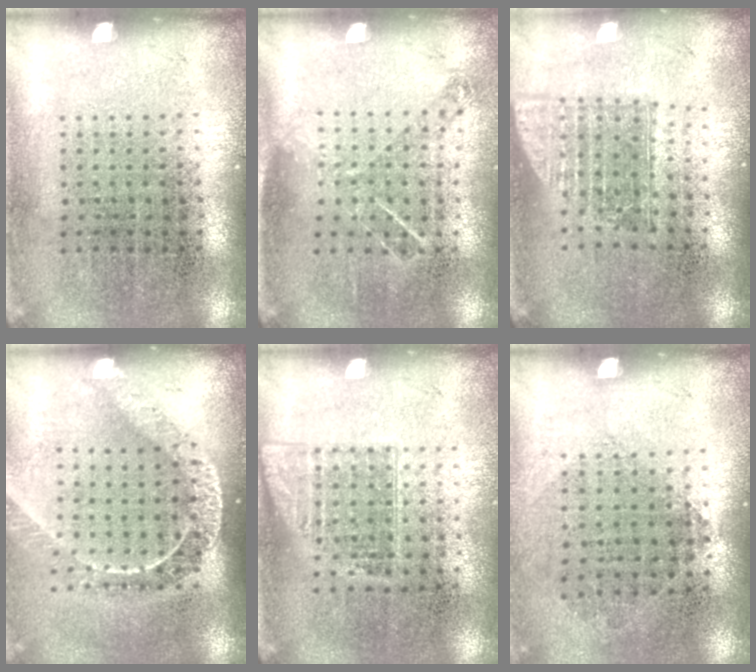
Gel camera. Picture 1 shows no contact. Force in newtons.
{"total": 0.8, "press": 0.8, "slide": 0.2}
{"total": 1.6, "press": 1.2, "slide": 0.9}
{"total": 1.7, "press": 1.5, "slide": 0.8}
{"total": 1.1, "press": 0.9, "slide": 0.6}
{"total": 0.9, "press": 0.8, "slide": 0.4}